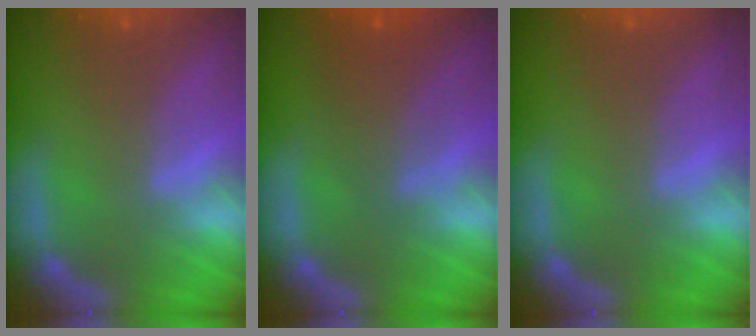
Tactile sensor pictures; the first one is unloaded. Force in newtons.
{"total": 4.1}
{"total": 0.0}